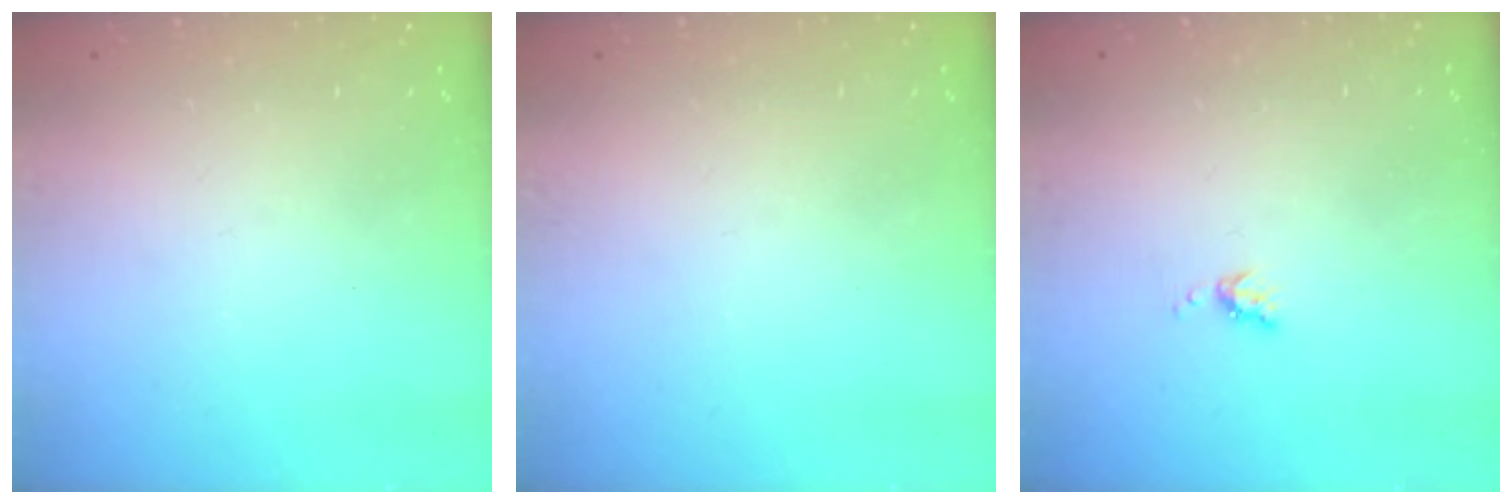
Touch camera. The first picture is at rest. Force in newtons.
{"total": 0.0}
{"total": 4.0, "press": 4.0, "slide": 0.6}